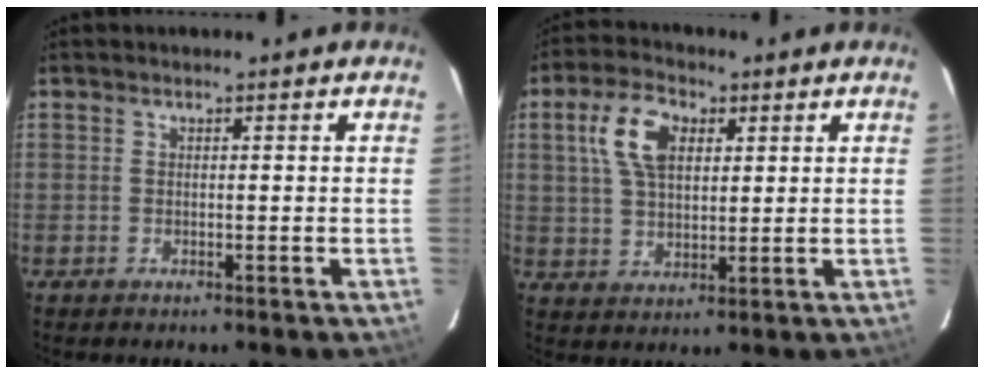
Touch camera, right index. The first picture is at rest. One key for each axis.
{"total": 9.4, "fx": 3.3, "fy": 5.4, "fz": 7.0, "tx": -0.140, "ty": 0.024, "tz": 0.065}